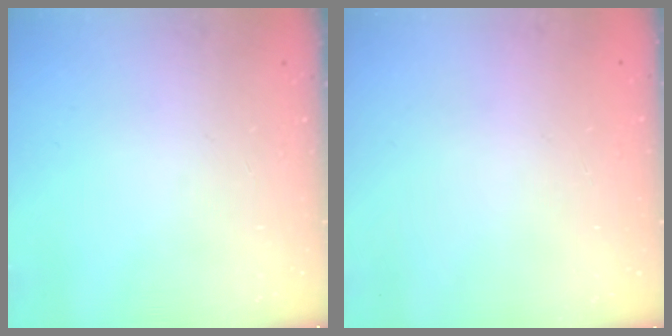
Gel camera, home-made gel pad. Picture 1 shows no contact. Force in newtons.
{"total": 0.0}